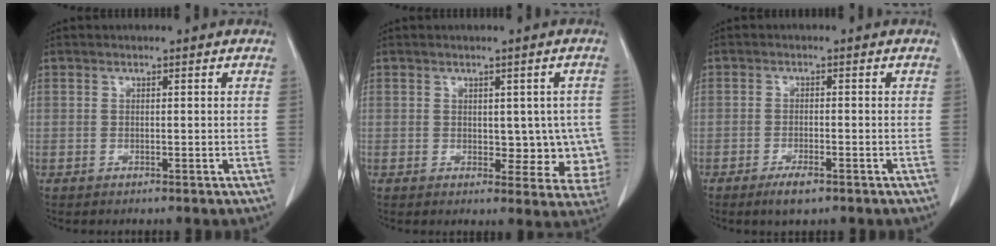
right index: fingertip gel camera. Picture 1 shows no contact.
{"total": 7.0, "force": [0.1, 4.1, 5.7], "torque": [-0.038, 0.003, 0.008]}
{"total": 3.1, "force": [-2.0, 0.8, 2.2], "torque": [-0.043, -0.002, -0.031]}